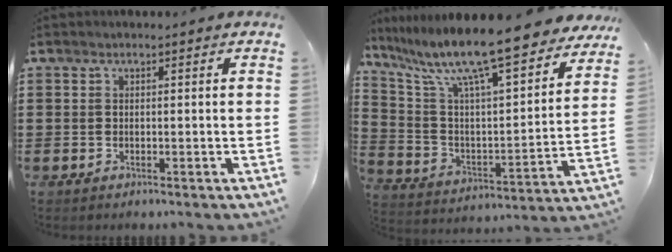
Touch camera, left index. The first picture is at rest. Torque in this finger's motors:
{"motor_torque": [2.14, 0.00, 1.05, 0.21]}